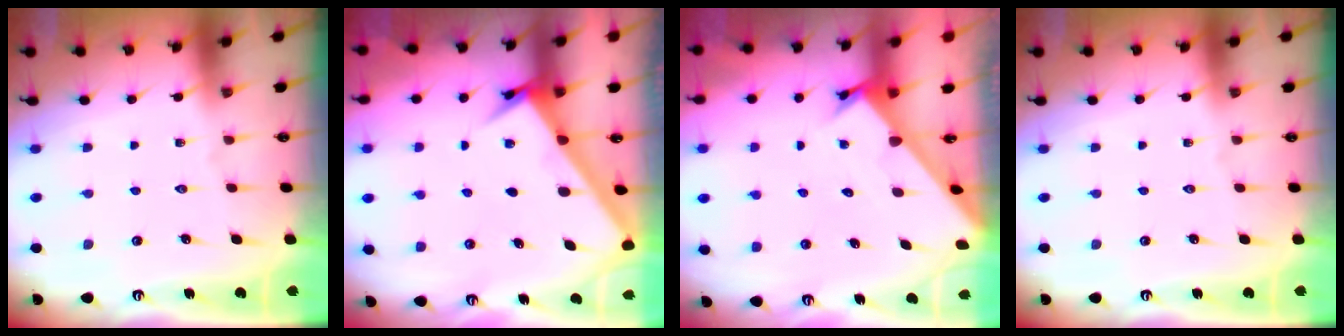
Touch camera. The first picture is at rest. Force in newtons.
{"total": 3.4, "press": 3.4, "slide": 0.3}
{"total": 2.3, "press": 2.3, "slide": 0.2}
{"total": 0.0}